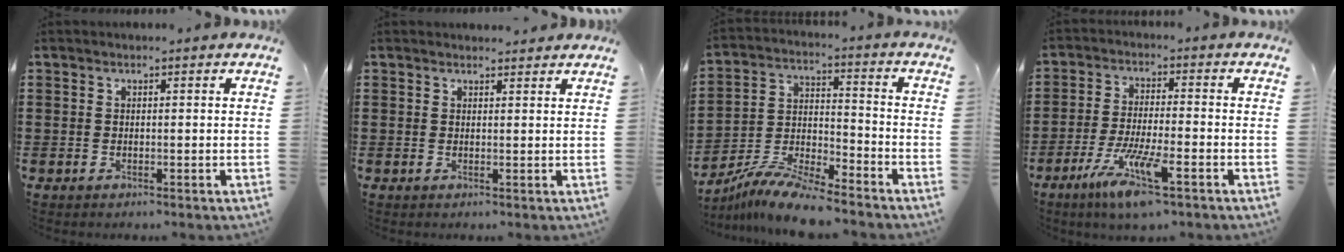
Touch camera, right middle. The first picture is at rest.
{"total": 1.3, "force": [1.2, 0.3, 0.0], "torque": [0.004, 0.000, 0.022]}
{"total": 9.8, "force": [-9.2, 0.5, 3.3], "torque": [-0.063, 0.015, -0.180]}
{"total": 8.4, "force": [-5.3, 1.1, 6.5], "torque": [-0.134, -0.014, -0.099]}